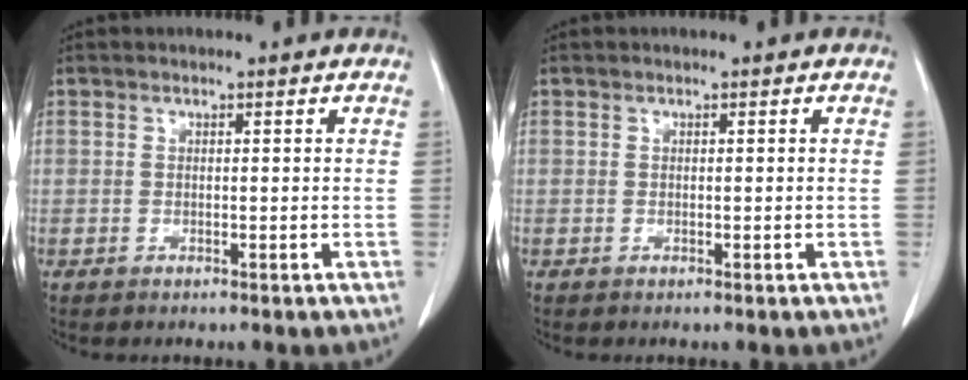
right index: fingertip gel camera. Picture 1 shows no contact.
{"total": 0.0}